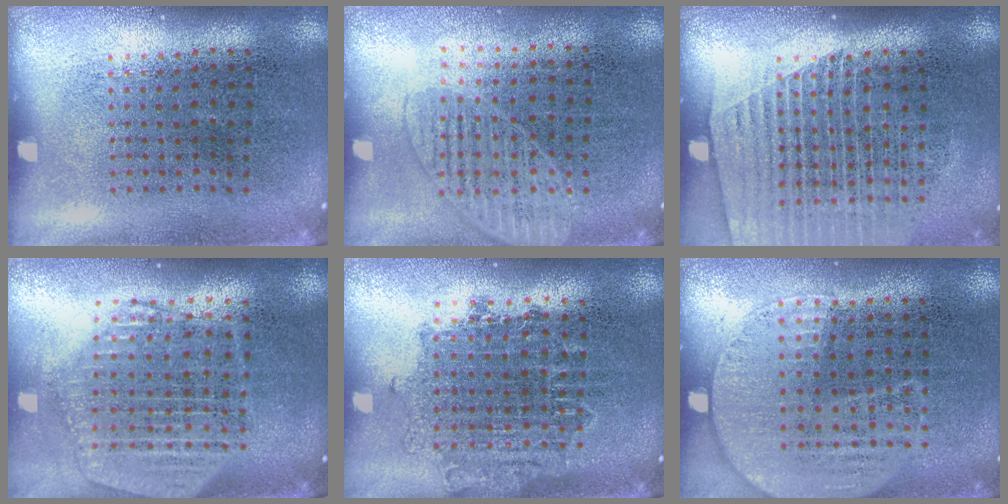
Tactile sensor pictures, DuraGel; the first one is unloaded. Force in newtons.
{"total": 1.3, "press": 1.2, "slide": 0.6}
{"total": 1.6, "press": 1.5, "slide": 0.5}
{"total": 2.3, "press": 2.0, "slide": 1.1}
{"total": 1.6, "press": 1.3, "slide": 0.9}
{"total": 1.2, "press": 1.0, "slide": 0.6}